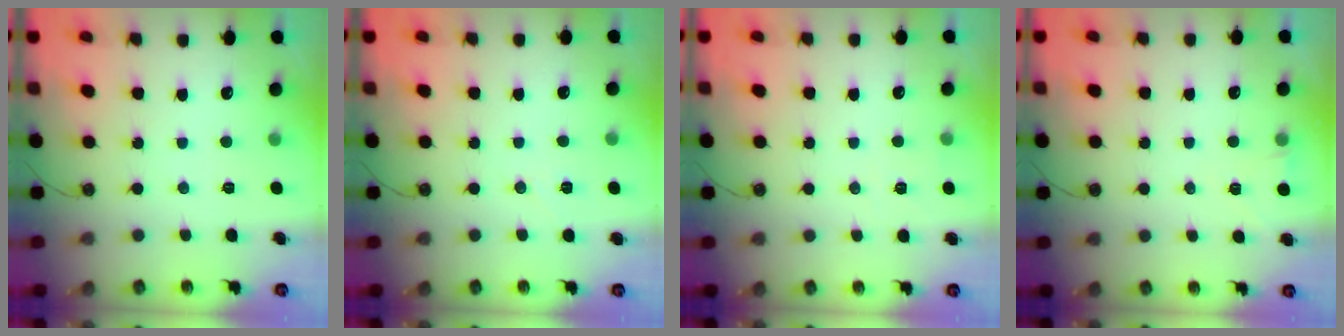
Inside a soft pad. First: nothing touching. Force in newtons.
{"total": 5.6, "press": 5.4, "slide": 1.5}
{"total": 7.3, "press": 5.8, "slide": 4.4}
{"total": 2.7, "press": 2.1, "slide": 1.6}